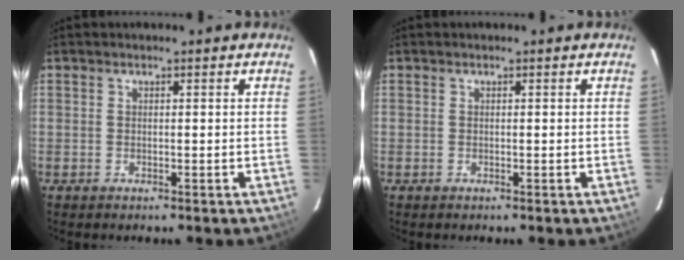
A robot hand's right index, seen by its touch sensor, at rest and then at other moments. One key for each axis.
{"total": 0.0}